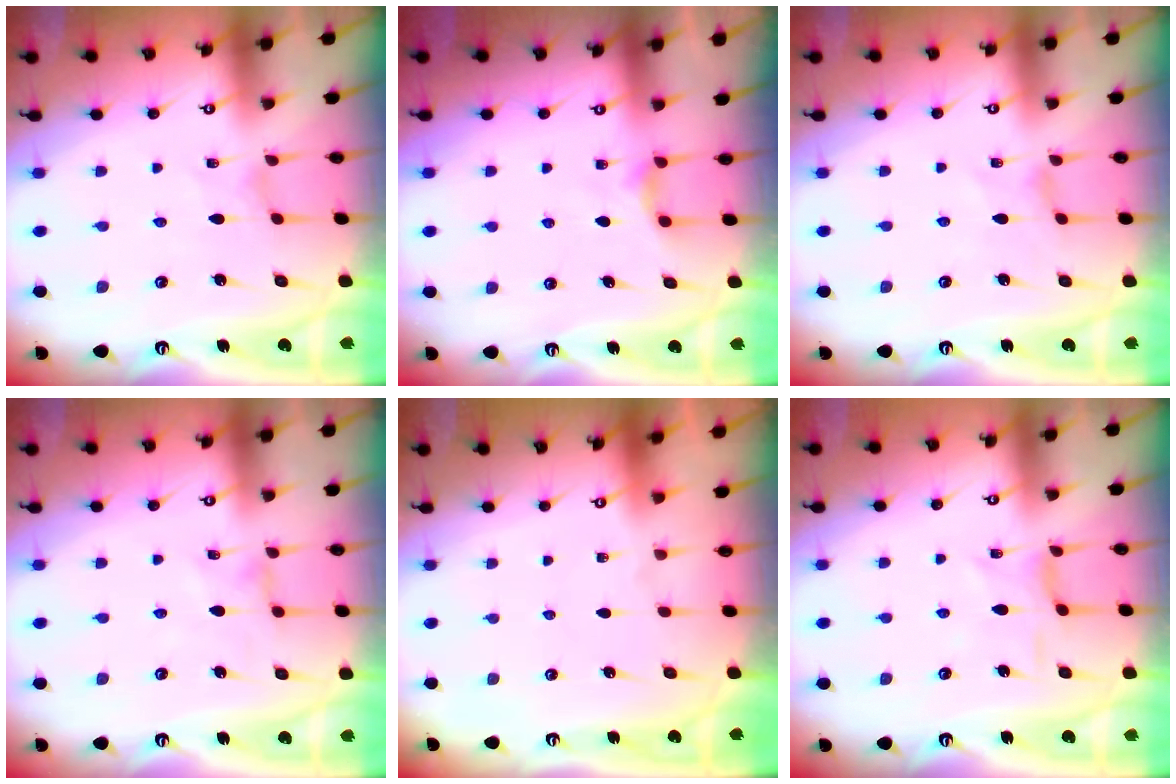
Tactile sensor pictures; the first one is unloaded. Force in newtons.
{"total": 2.3, "press": 2.3, "slide": 0.4}
{"total": 0.0}
{"total": 0.0}
{"total": 0.0}
{"total": 2.5, "press": 2.5, "slide": 0.4}